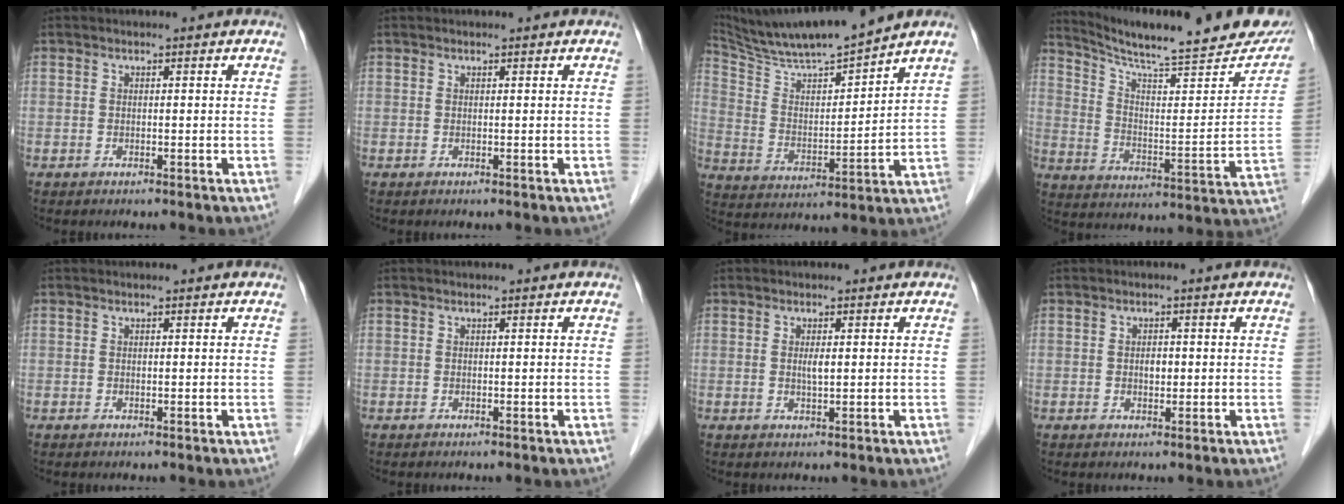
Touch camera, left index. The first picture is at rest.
{"total": 0.0}
{"total": 14.2, "force": [13.1, -0.7, 5.5], "torque": [-0.110, -0.001, 0.237]}
{"total": 24.8, "force": [21.6, 3.1, 11.9], "torque": [-0.180, -0.049, 0.292]}
{"total": 0.0}
{"total": 0.0}
{"total": 1.4, "force": [0.1, 0.2, 1.4], "torque": [-0.028, -0.005, 0.000]}
{"total": 1.4, "force": [-0.2, 0.9, 1.1], "torque": [-0.018, -0.002, -0.004]}